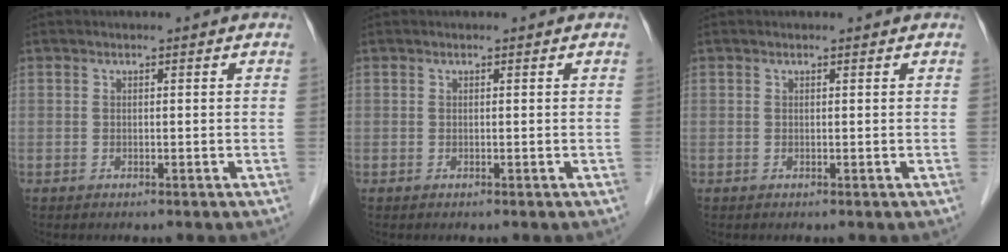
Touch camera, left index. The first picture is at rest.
{"total": 0.0}
{"total": 0.0}